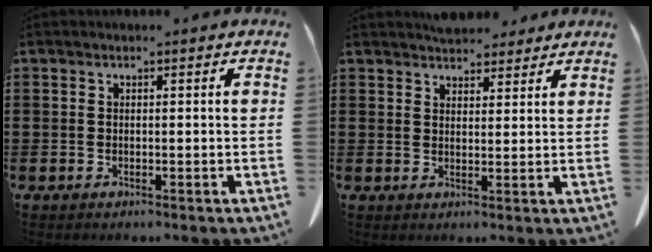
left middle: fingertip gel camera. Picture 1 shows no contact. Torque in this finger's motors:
{"motor_torque": [0.94, 0.22, 0.42, 0.11]}